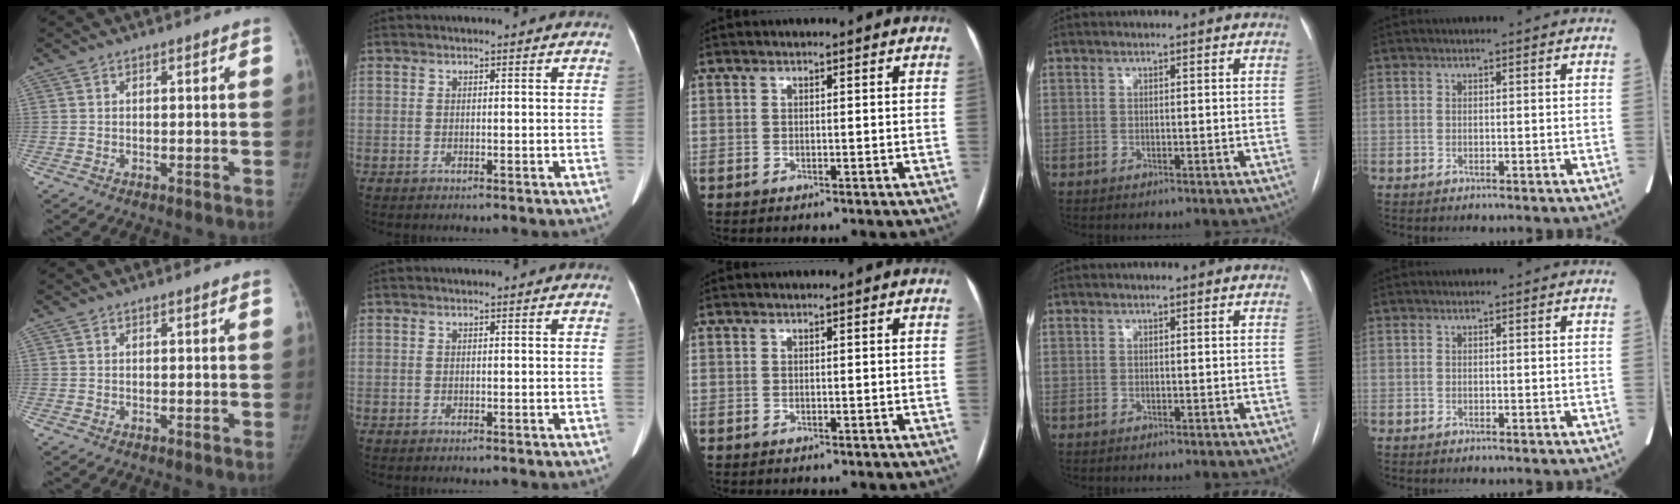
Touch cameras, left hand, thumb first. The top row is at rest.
{}